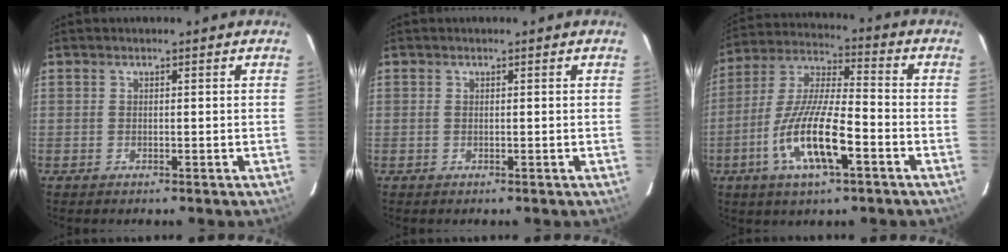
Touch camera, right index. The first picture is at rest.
{"total": 0.0}
{"total": 15.0, "force": [-6.2, 3.8, 13.1], "torque": [-0.270, -0.013, -0.117]}